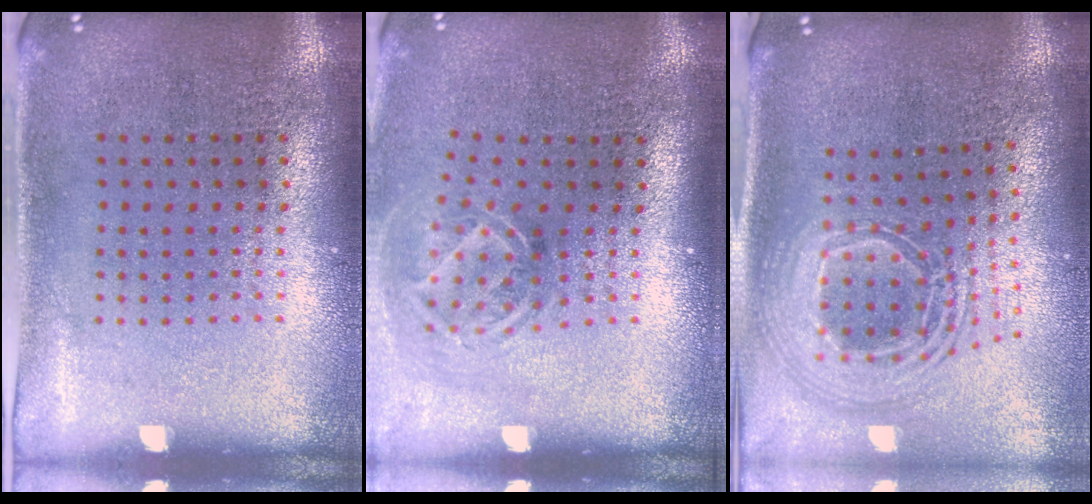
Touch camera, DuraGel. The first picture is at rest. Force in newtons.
{"total": 1.8, "press": 1.3, "slide": 1.2}
{"total": 2.5, "press": 1.8, "slide": 1.7}